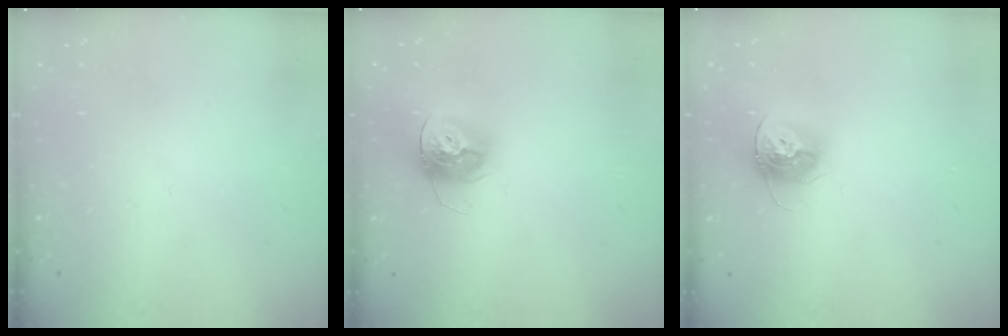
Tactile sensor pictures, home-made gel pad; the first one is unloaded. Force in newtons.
{"total": 13.4, "press": 13.4, "slide": 1.2}
{"total": 12.1, "press": 12.1, "slide": 0.5}